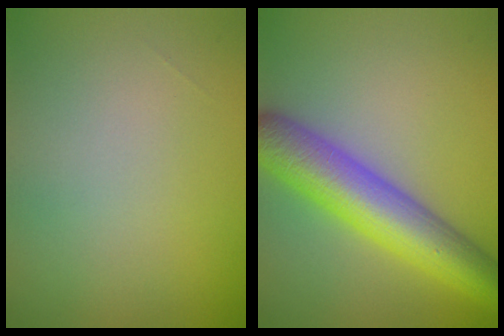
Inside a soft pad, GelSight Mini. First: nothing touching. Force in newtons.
{"total": 7.9, "press": 7.9, "slide": 0.3}